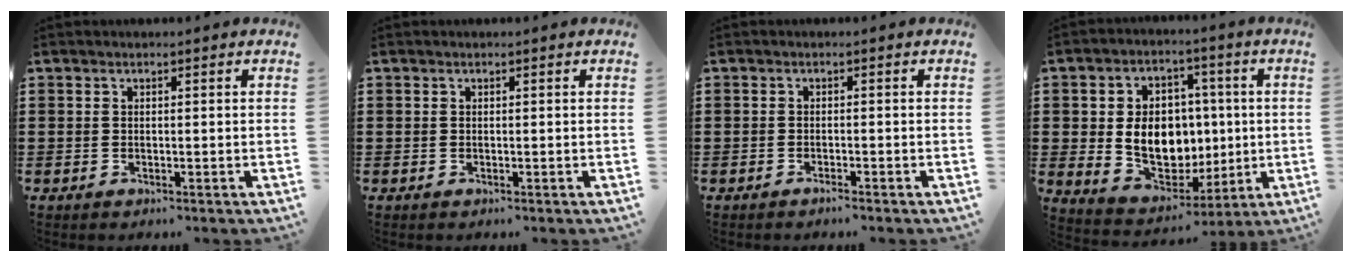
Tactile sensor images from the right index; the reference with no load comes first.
{"total": 0.0}
{"total": 0.8, "force": [-0.8, -0.1, 0.3], "torque": [-0.007, -0.003, -0.014]}
{"total": 10.5, "force": [0.6, 7.9, 6.9], "torque": [-0.126, 0.010, 0.012]}